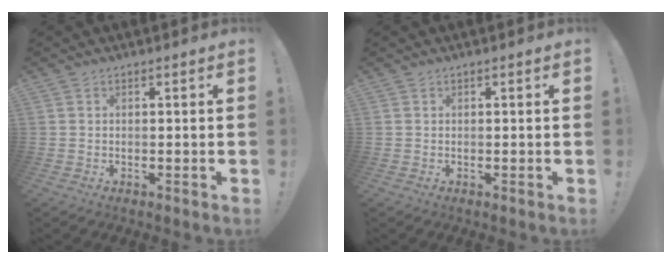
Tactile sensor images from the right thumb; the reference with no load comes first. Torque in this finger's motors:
{"motor_torque": [-0.02, 0.02, 0.07, -0.08, 0.04]}